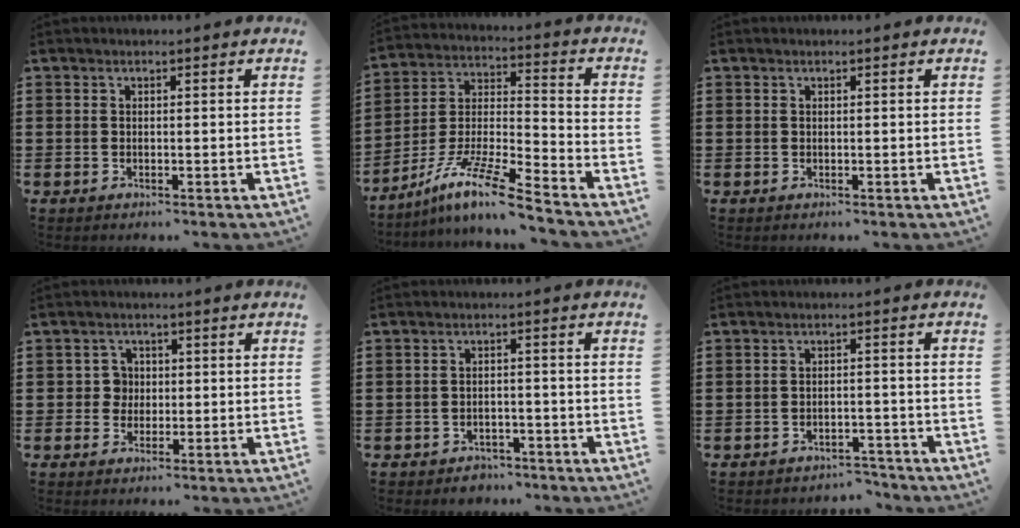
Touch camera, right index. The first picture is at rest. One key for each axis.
{"total": 11.2, "fx": -8.8, "fy": 0.9, "fz": 6.9, "tx": -0.133, "ty": 0.008, "tz": -0.174}
{"total": 0.0}
{"total": 2.8, "fx": -0.1, "fy": 2.6, "fz": 1.0, "tx": -0.030, "ty": 0.009, "tz": -0.005}
{"total": 2.2, "fx": -2.1, "fy": 0.9, "fz": -0.1, "tx": -0.006, "ty": 0.004, "tz": -0.044}
{"total": 2.7, "fx": -2.6, "fy": 0.6, "fz": 0.2, "tx": -0.008, "ty": 0.004, "tz": -0.055}